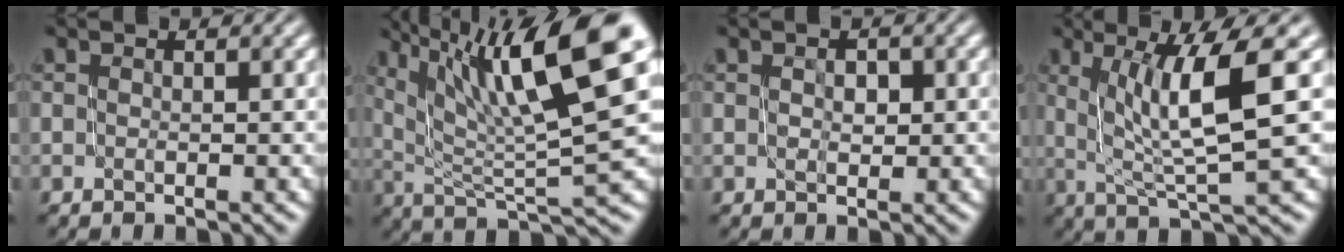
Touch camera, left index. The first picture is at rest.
{"total": 12.6, "force": [5.8, 2.9, 10.8], "torque": [-0.170, 0.017, 0.103]}
{"total": 1.2, "force": [0.1, 0.9, 0.7], "torque": [-0.011, 0.001, 0.003]}
{"total": 7.6, "force": [1.8, 1.4, 7.2], "torque": [-0.105, -0.003, 0.035]}